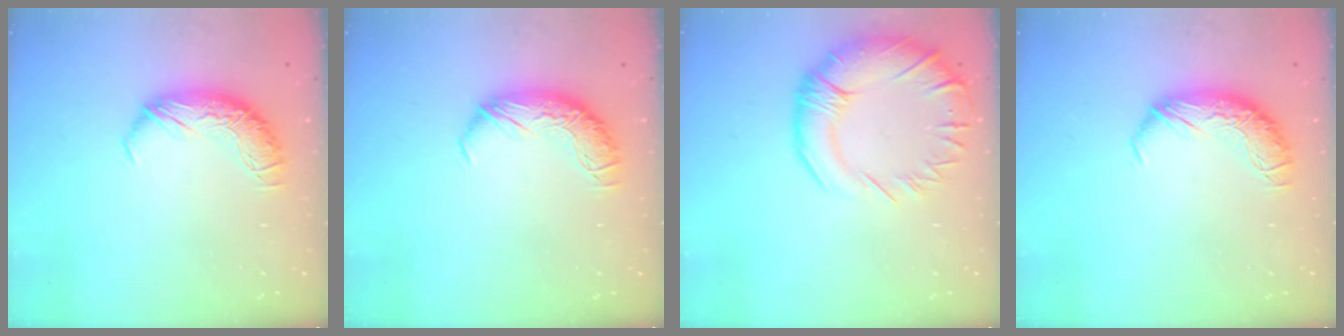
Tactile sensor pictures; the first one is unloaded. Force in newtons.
{"total": 0.0}
{"total": 8.1, "press": 6.7, "slide": 4.5}
{"total": 0.0}